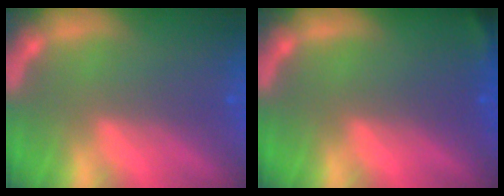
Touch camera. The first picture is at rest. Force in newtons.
{"total": 1.9}